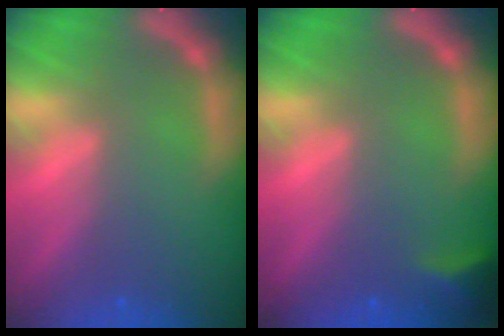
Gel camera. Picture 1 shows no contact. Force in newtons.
{"total": 2.4}